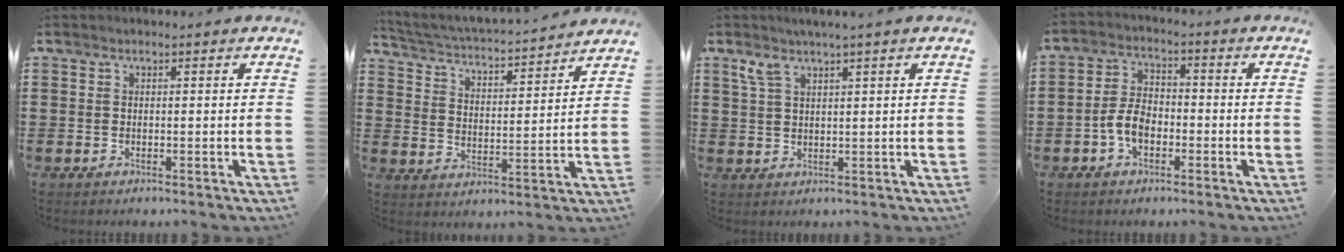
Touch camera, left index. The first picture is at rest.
{"total": 3.2, "force": [3.1, -0.1, 0.8], "torque": [-0.036, -0.031, 0.044]}
{"total": 3.2, "force": [2.1, 0.6, 2.3], "torque": [-0.053, 0.003, 0.038]}
{"total": 5.2, "force": [-1.9, 3.0, 3.9], "torque": [-0.094, 0.001, -0.041]}